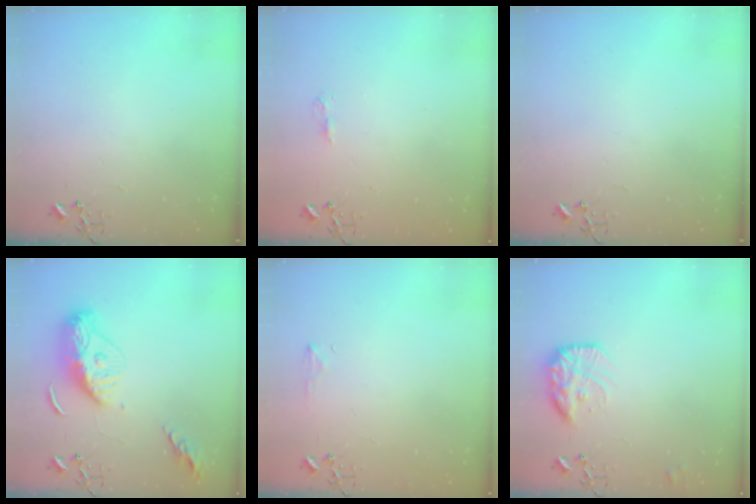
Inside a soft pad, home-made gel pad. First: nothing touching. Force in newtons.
{"total": 6.0, "press": 6.0, "slide": 0.5}
{"total": 0.0}
{"total": 12.7, "press": 12.7, "slide": 1.2}
{"total": 6.4, "press": 6.3, "slide": 0.7}
{"total": 15.4, "press": 15.4, "slide": 1.3}